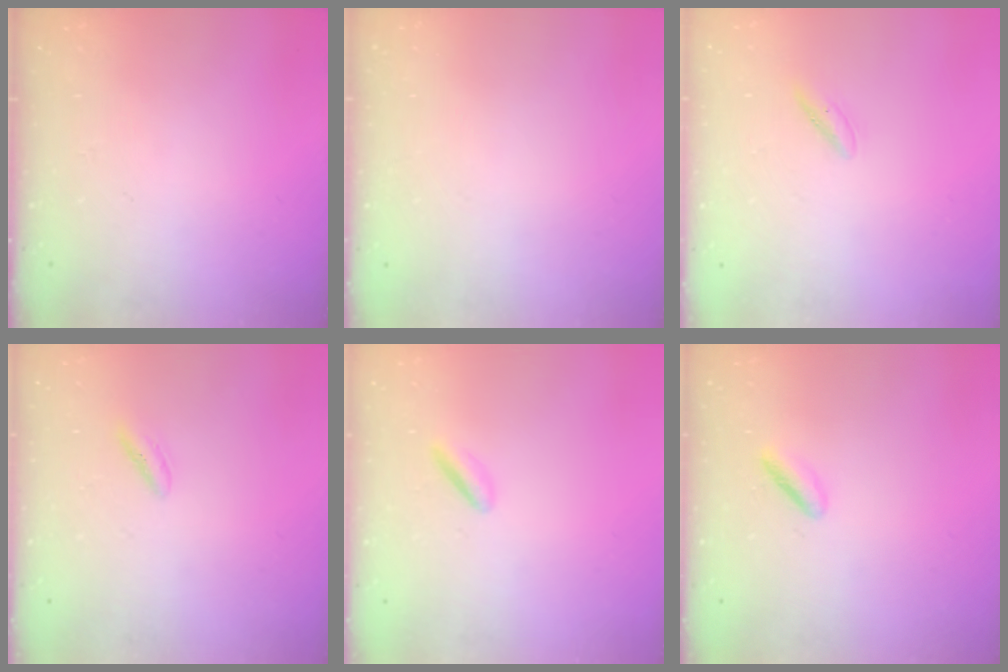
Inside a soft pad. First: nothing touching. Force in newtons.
{"total": 2.0, "press": 2.0, "slide": 0.1}
{"total": 2.2, "press": 2.0, "slide": 0.8}
{"total": 2.4, "press": 2.2, "slide": 1.0}
{"total": 1.4, "press": 1.2, "slide": 0.8}
{"total": 1.1, "press": 0.9, "slide": 0.7}